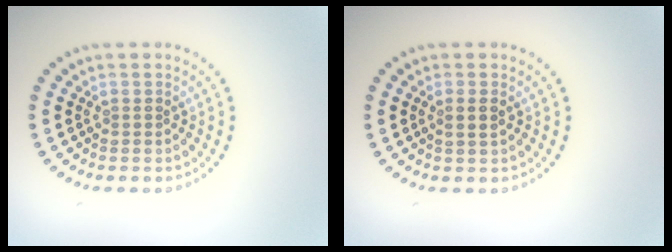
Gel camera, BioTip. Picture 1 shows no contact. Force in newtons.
{"total": 1.2, "press": 1.1, "slide": 0.5}